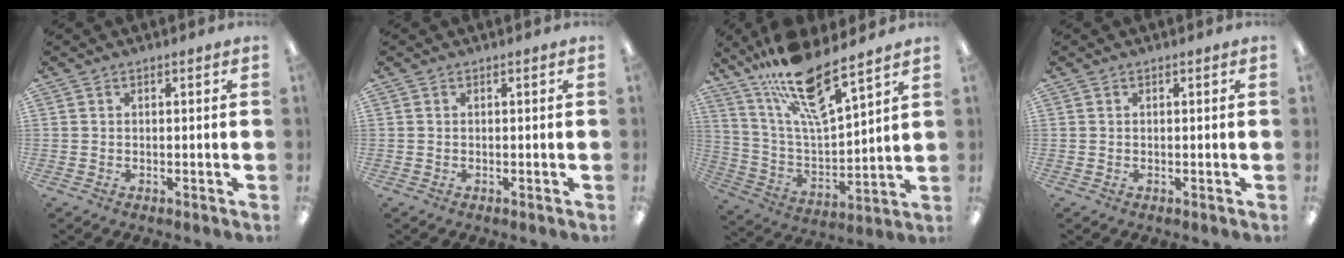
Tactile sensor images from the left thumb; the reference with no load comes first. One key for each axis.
{"total": 0.0}
{"total": 17.3, "fx": 13.3, "fy": 3.6, "fz": 10.6, "tx": -0.206, "ty": -0.079, "tz": 0.227}
{"total": 0.0}